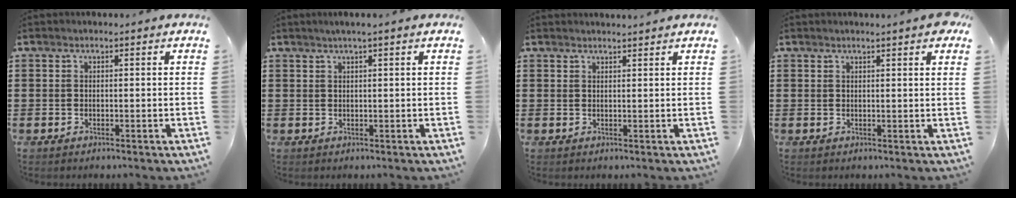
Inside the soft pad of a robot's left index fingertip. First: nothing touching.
{"total": 1.2, "force": [0.7, -0.1, 1.0], "torque": [-0.018, 0.000, 0.012]}
{"total": 1.1, "force": [1.1, -0.1, 0.0], "torque": [-0.003, -0.002, 0.021]}
{"total": 2.0, "force": [1.5, -0.1, 1.2], "torque": [-0.018, -0.004, 0.027]}